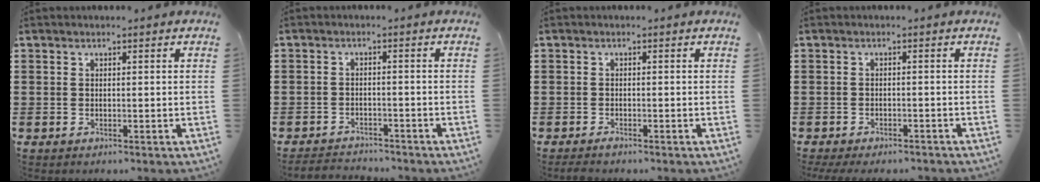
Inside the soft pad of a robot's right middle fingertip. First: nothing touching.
{"total": 2.5, "force": [-2.5, 0.5, -0.3], "torque": [-0.003, -0.001, -0.056]}
{"total": 0.8, "force": [-0.7, 0.1, 0.4], "torque": [-0.011, -0.006, -0.012]}
{"total": 1.6, "force": [-1.5, 0.2, 0.2], "torque": [-0.008, -0.002, -0.032]}